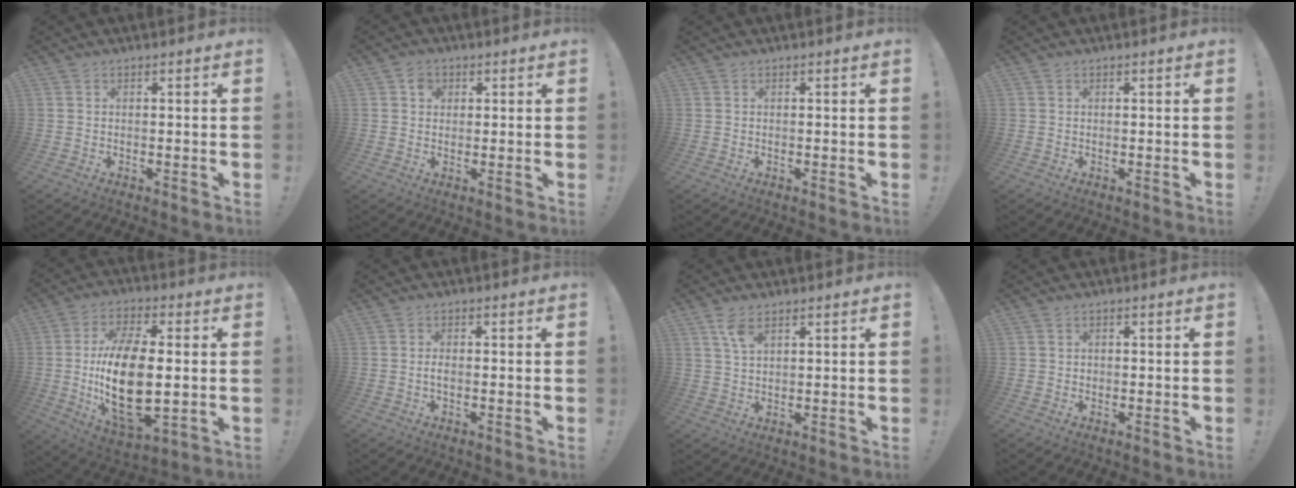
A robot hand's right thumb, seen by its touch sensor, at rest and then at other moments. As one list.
[{"total": 2.9, "force": [0.7, 2.6, 1.0], "torque": [-0.007, 0.001, 0.010]}, {"total": 0.0}, {"total": 0.0}, {"total": 21.7, "force": [-0.3, 11.1, 18.6], "torque": [-0.367, -0.011, -0.002]}, {"total": 1.6, "force": [-0.5, 0.6, 1.4], "torque": [-0.030, 0.007, -0.009]}, {"total": 4.6, "force": [2.7, 2.0, 3.1], "torque": [-0.060, -0.010, 0.049]}, {"total": 0.9, "force": [-0.1, 0.9, 0.2], "torque": [-0.008, 0.006, 0.000]}]